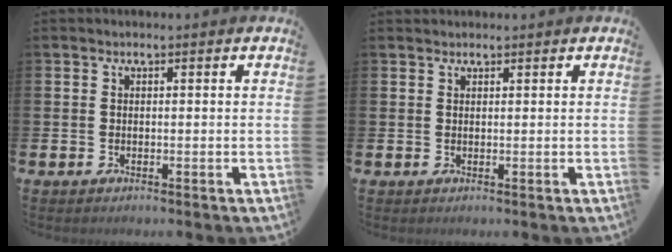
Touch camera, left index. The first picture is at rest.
{"total": 0.9, "force": [0.8, 0.2, -0.1], "torque": [0.009, -0.001, 0.014]}